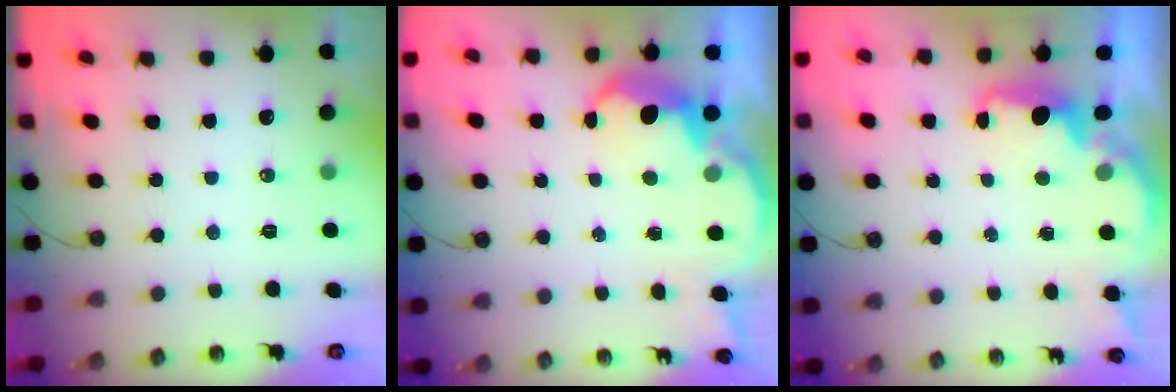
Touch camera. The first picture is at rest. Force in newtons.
{"total": 5.3, "press": 5.3, "slide": 0.5}
{"total": 2.1, "press": 2.0, "slide": 0.8}